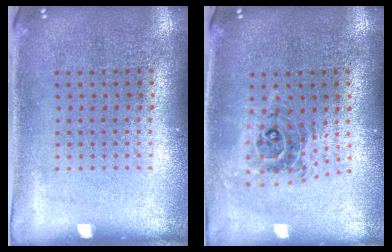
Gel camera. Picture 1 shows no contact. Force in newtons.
{"total": 0.9, "press": 0.8, "slide": 0.2}